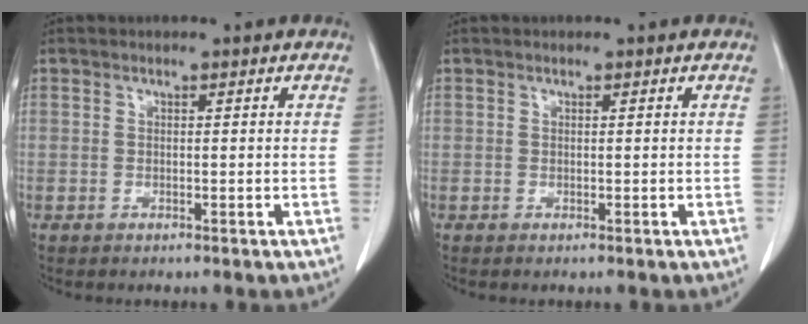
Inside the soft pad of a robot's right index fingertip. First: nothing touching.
{"total": 0.0}